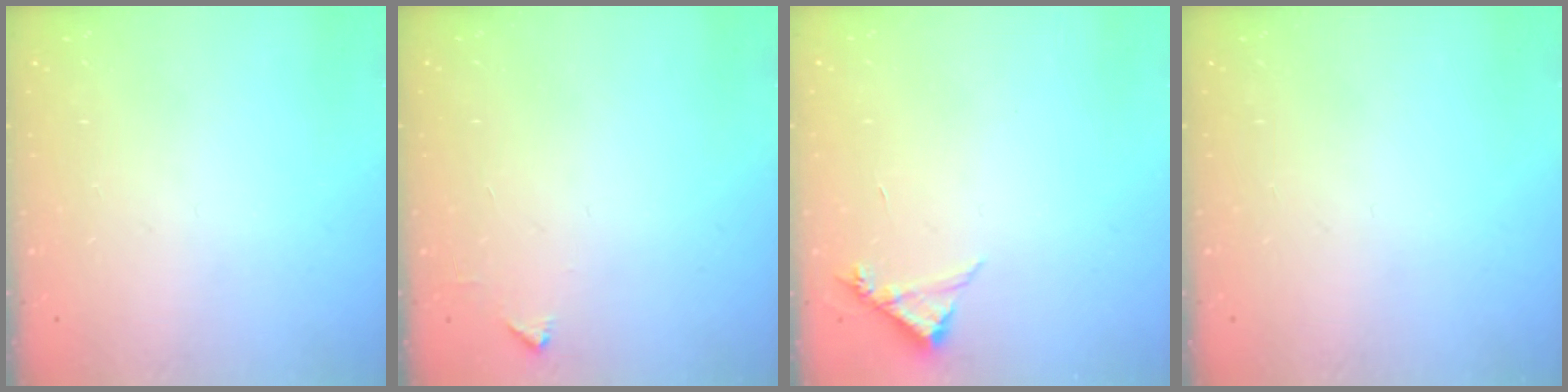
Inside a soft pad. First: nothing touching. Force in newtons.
{"total": 2.1, "press": 2.1, "slide": 0.3}
{"total": 4.3, "press": 4.2, "slide": 0.4}
{"total": 0.0}